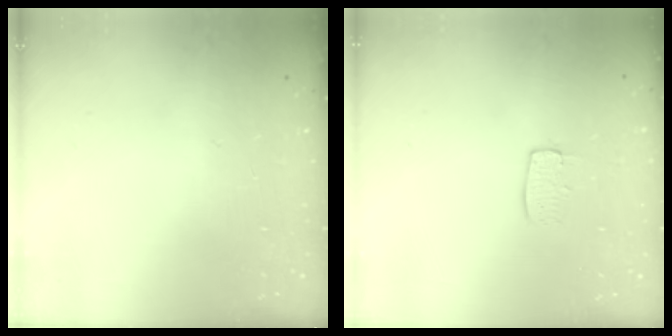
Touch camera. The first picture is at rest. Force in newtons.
{"total": 5.6, "press": 5.6, "slide": 0.4}